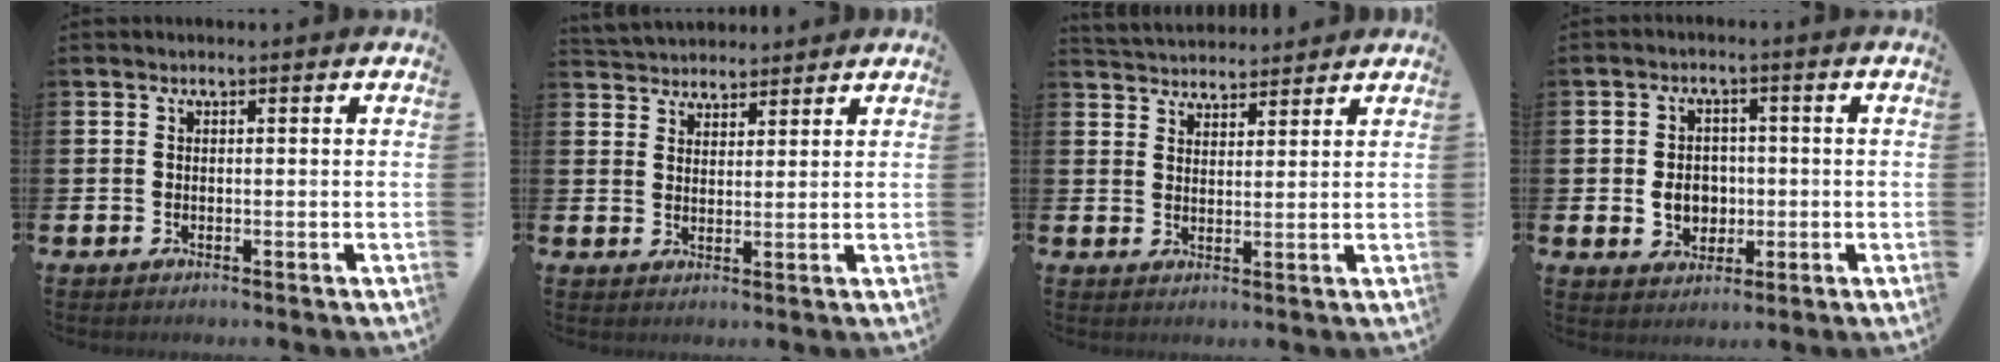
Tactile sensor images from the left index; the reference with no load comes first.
{"total": 3.7, "force": [3.6, 1.0, -0.6], "torque": [0.002, -0.016, 0.065]}
{"total": 3.8, "force": [3.7, 0.9, -0.4], "torque": [-0.001, -0.019, 0.067]}
{"total": 4.5, "force": [-0.4, 3.8, 2.3], "torque": [-0.030, 0.003, -0.016]}